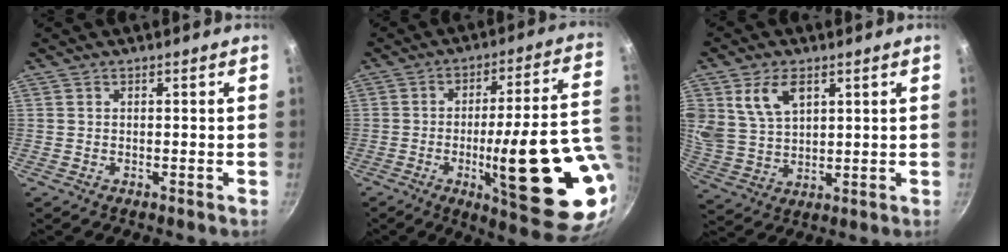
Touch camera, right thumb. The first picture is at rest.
{"total": 24.5, "force": [-4.5, 5.2, 23.5], "torque": [-0.305, -0.002, -0.052]}
{"total": 9.2, "force": [4.2, 5.8, 5.8], "torque": [-0.096, -0.020, 0.091]}